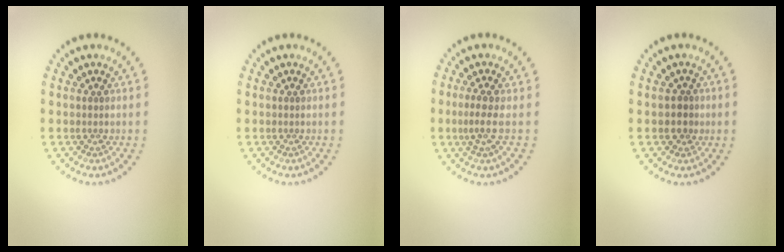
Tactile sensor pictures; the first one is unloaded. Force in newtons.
{"total": 0.0}
{"total": 2.2, "press": 1.4, "slide": 1.6}
{"total": 1.5, "press": 1.4, "slide": 0.7}